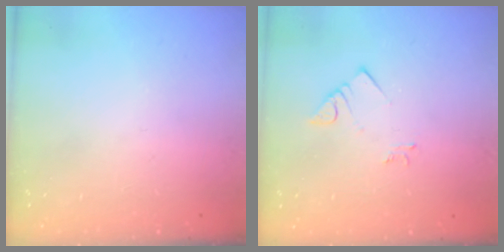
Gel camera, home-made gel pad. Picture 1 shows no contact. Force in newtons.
{"total": 2.3, "press": 2.3, "slide": 0.3}